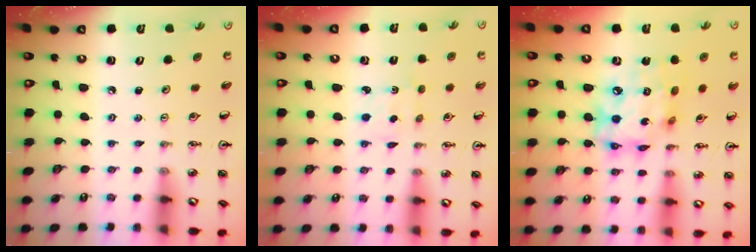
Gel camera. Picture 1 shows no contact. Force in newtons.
{"total": 2.4, "press": 2.3, "slide": 0.4}
{"total": 16.0, "press": 15.9, "slide": 1.8}